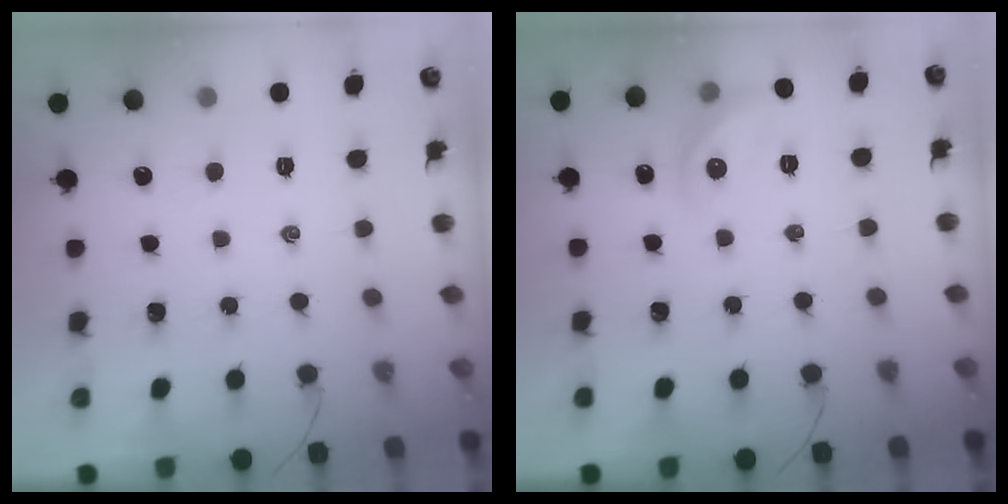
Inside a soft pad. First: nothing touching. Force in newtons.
{"total": 9.4, "press": 9.4, "slide": 0.0}